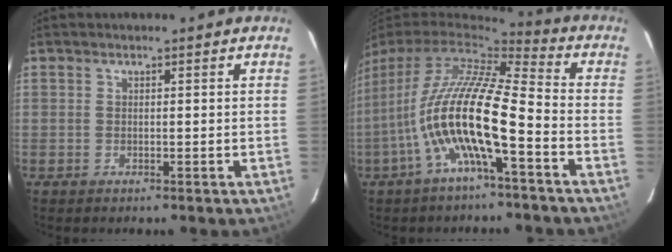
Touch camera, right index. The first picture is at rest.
{"total": 15.9, "force": [-5.1, 2.7, 14.9], "torque": [-0.270, -0.012, -0.103]}